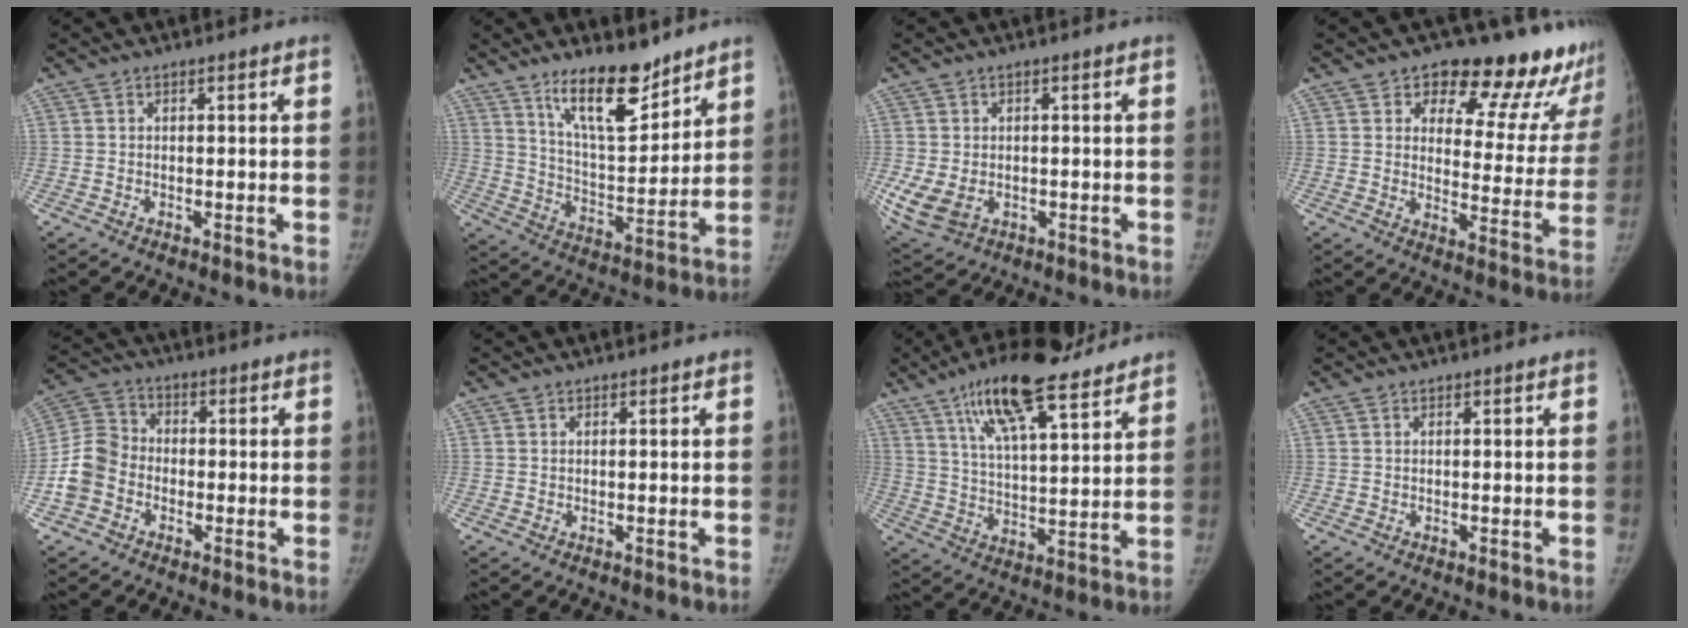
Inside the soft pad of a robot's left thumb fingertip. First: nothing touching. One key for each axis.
{"total": 14.1, "fx": 10.4, "fy": 4.4, "fz": 8.4, "tx": -0.111, "ty": -0.082, "tz": 0.186}
{"total": 7.9, "fx": -1.7, "fy": 5.7, "fz": 5.2, "tx": -0.116, "ty": -0.004, "tz": -0.017}
{"total": 19.6, "fx": 15.8, "fy": 8.1, "fz": 8.3, "tx": -0.035, "ty": -0.106, "tz": 0.186}
{"total": 8.1, "fx": -2.7, "fy": 6.6, "fz": 3.8, "tx": -0.073, "ty": 0.027, "tz": -0.062}
{"total": 0.0}
{"total": 18.2, "fx": 12.5, "fy": 4.9, "fz": 12.3, "tx": -0.186, "ty": -0.042, "tz": 0.212}
{"total": 0.0}